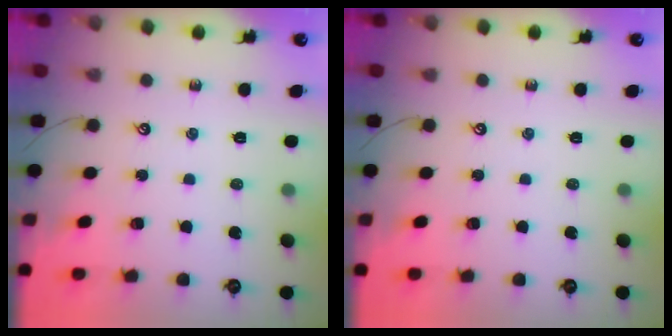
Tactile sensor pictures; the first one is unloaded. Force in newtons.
{"total": 0.0}